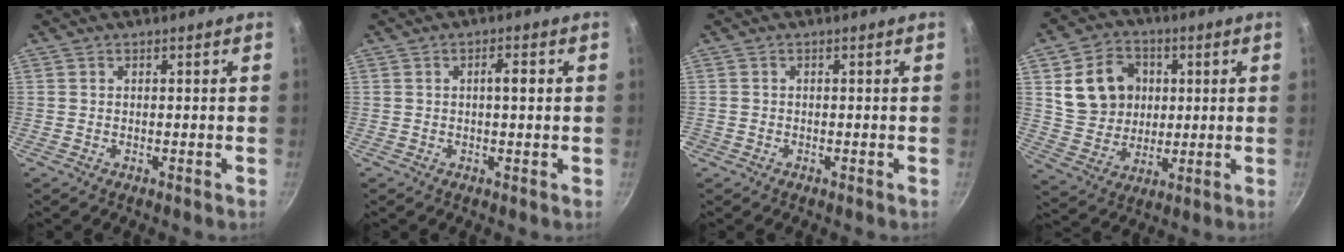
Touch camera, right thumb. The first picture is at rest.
{"total": 2.8, "force": [0.4, 0.8, 2.6], "torque": [-0.038, 0.005, 0.002]}
{"total": 0.7, "force": [-0.3, 0.6, 0.0], "torque": [0.000, 0.003, -0.006]}
{"total": 13.7, "force": [2.9, 11.5, 6.8], "torque": [-0.095, -0.001, 0.058]}